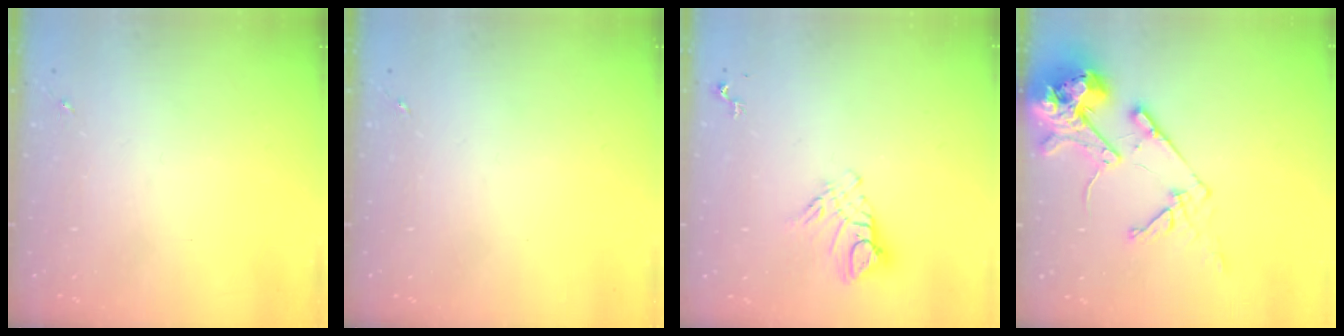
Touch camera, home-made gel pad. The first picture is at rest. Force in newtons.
{"total": 0.0}
{"total": 10.2, "press": 10.1, "slide": 0.8}
{"total": 16.6, "press": 16.5, "slide": 2.3}